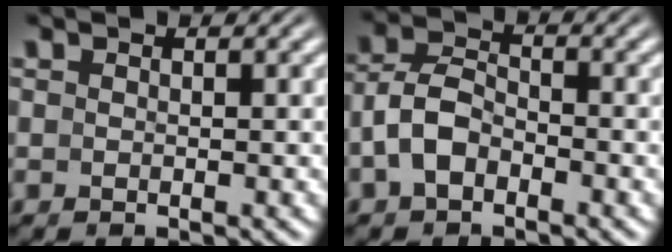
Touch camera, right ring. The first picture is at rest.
{"total": 4.4, "force": [-1.4, 3.6, 2.2], "torque": [-0.057, -0.014, -0.019]}